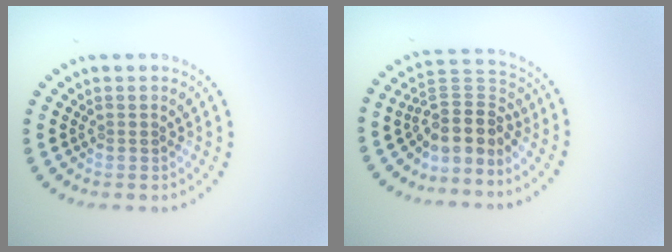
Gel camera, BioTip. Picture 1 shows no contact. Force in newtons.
{"total": 4.1, "press": 3.0, "slide": 2.7}